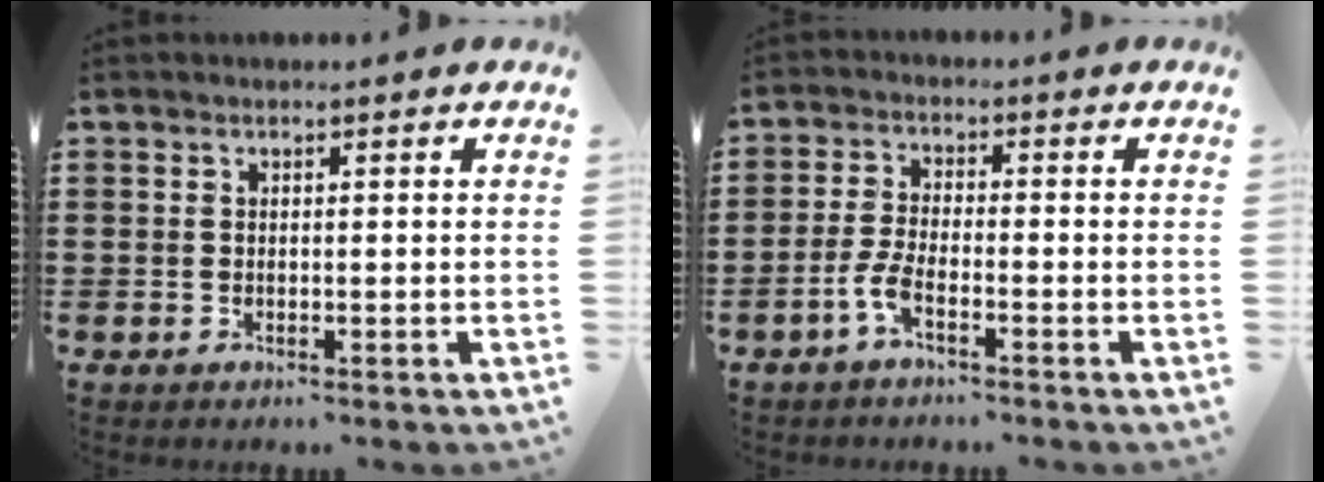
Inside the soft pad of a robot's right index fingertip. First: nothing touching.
{"total": 3.7, "force": [-2.0, 0.9, 3.0], "torque": [-0.080, -0.007, -0.044]}